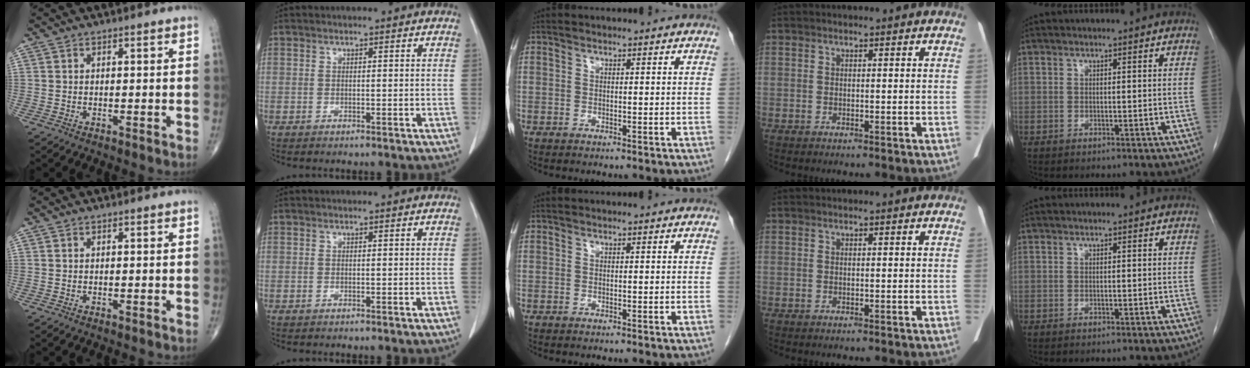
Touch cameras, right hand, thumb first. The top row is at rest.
{}